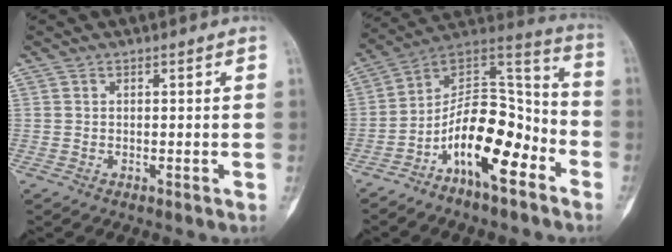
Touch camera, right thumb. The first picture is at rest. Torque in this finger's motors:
{"motor_torque": [0.19, 0.66, 1.43, -1.34, 0.15]}